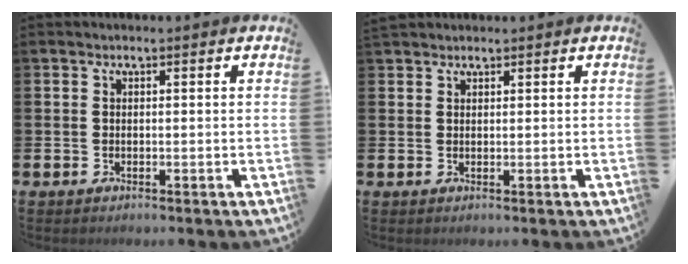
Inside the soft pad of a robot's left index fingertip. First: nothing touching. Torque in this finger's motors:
{"motor_torque": [-0.11, -0.09, 0.21, 0.09]}